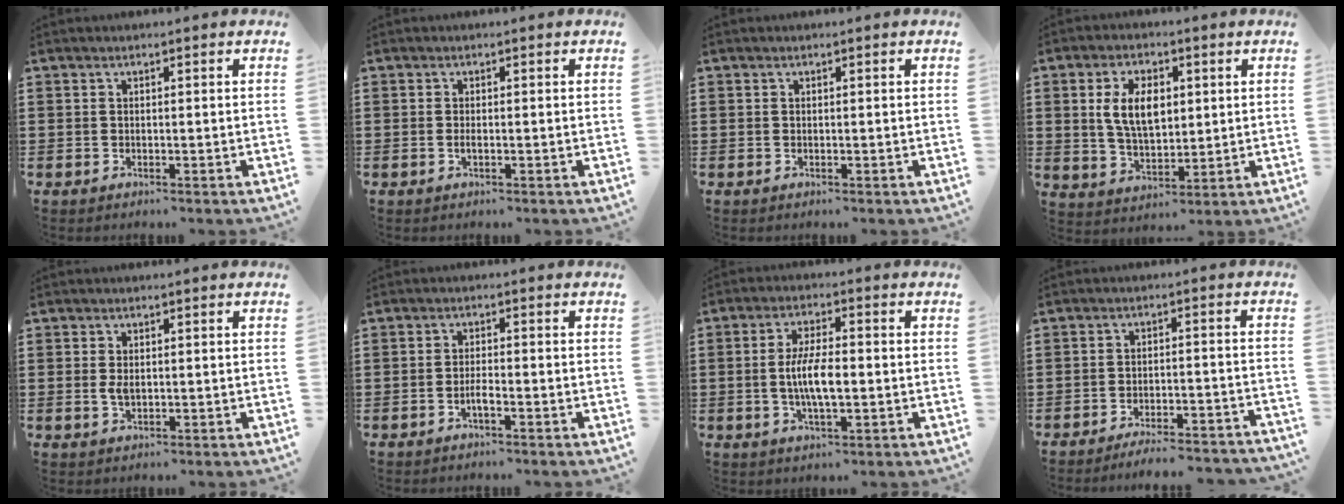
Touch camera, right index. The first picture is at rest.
{"total": 0.7, "force": [-0.2, 0.1, 0.7], "torque": [-0.013, -0.005, -0.003]}
{"total": 0.0}
{"total": 7.9, "force": [1.6, 4.4, 6.3], "torque": [-0.139, 0.006, 0.022]}
{"total": 2.2, "force": [0.1, 1.2, 1.9], "torque": [-0.039, 0.005, 0.002]}
{"total": 2.1, "force": [-1.1, 0.3, 1.7], "torque": [-0.032, -0.001, -0.020]}
{"total": 6.7, "force": [-0.6, 2.1, 6.3], "torque": [-0.132, -0.003, -0.018]}
{"total": 4.1, "force": [-3.9, -0.2, 1.3], "torque": [-0.024, -0.004, -0.078]}